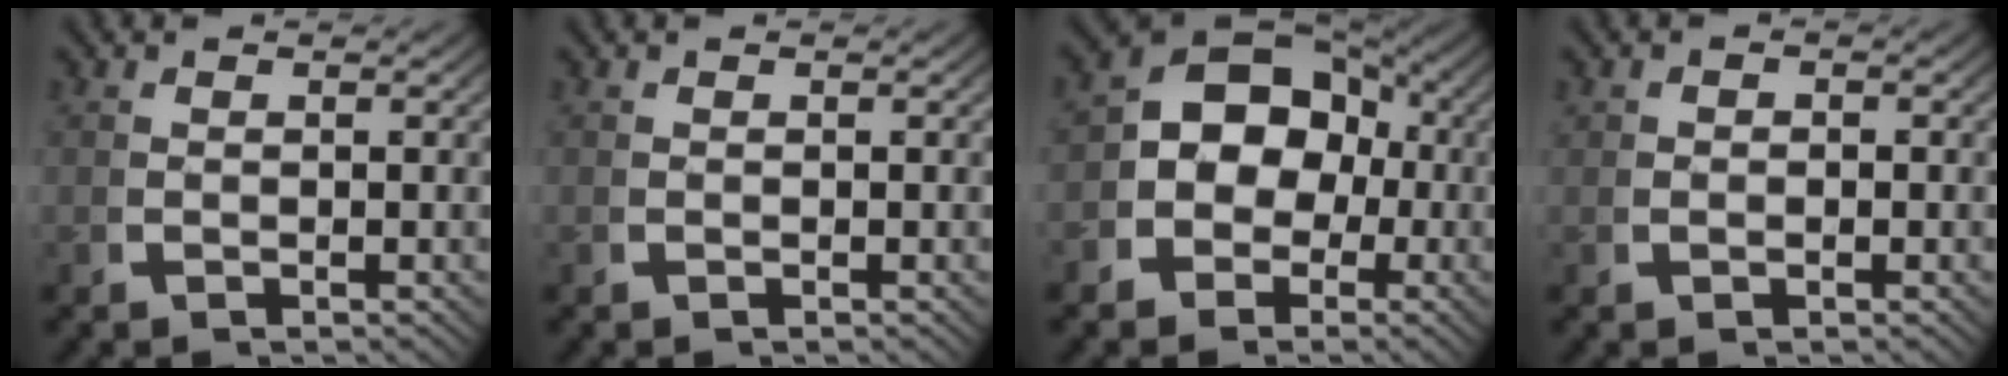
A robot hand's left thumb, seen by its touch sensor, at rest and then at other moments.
{"total": 0.0}
{"total": 9.9, "force": [-0.3, 7.9, 6.0], "torque": [-0.109, -0.020, -0.004]}
{"total": 0.7, "force": [-0.1, 0.7, 0.3], "torque": [-0.010, -0.005, -0.003]}